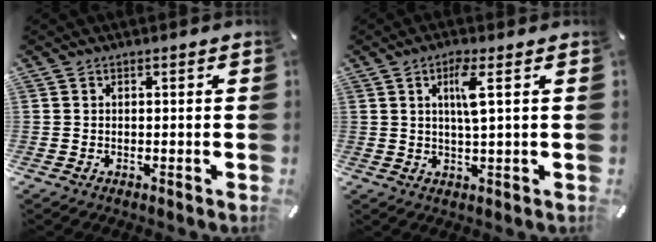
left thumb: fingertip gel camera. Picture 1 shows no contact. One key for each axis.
{"total": 6.0, "fx": 1.7, "fy": 0.7, "fz": 5.8, "tx": -0.109, "ty": -0.003, "tz": 0.022}